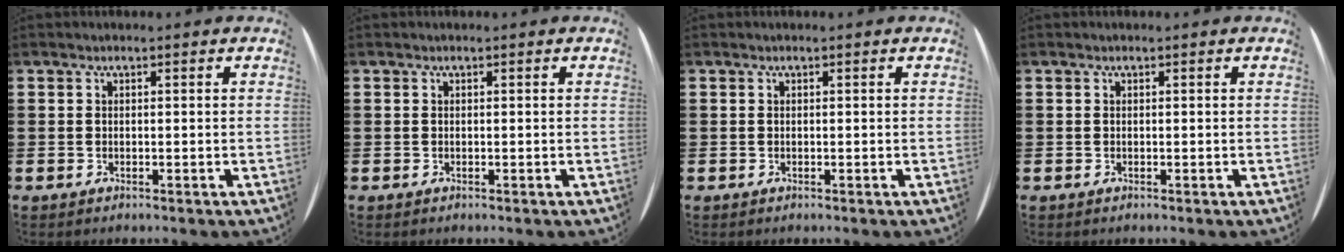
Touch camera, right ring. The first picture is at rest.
{"total": 0.0}
{"total": 0.0}
{"total": 0.0}